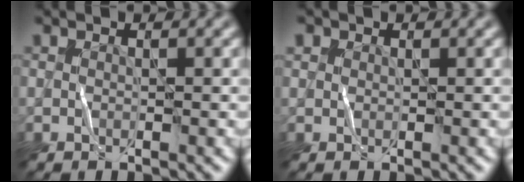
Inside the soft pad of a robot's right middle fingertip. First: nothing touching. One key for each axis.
{"total": 1.1, "fx": 0.6, "fy": 0.9, "fz": 0.4, "tx": 0.004, "ty": 0.004, "tz": -0.005}